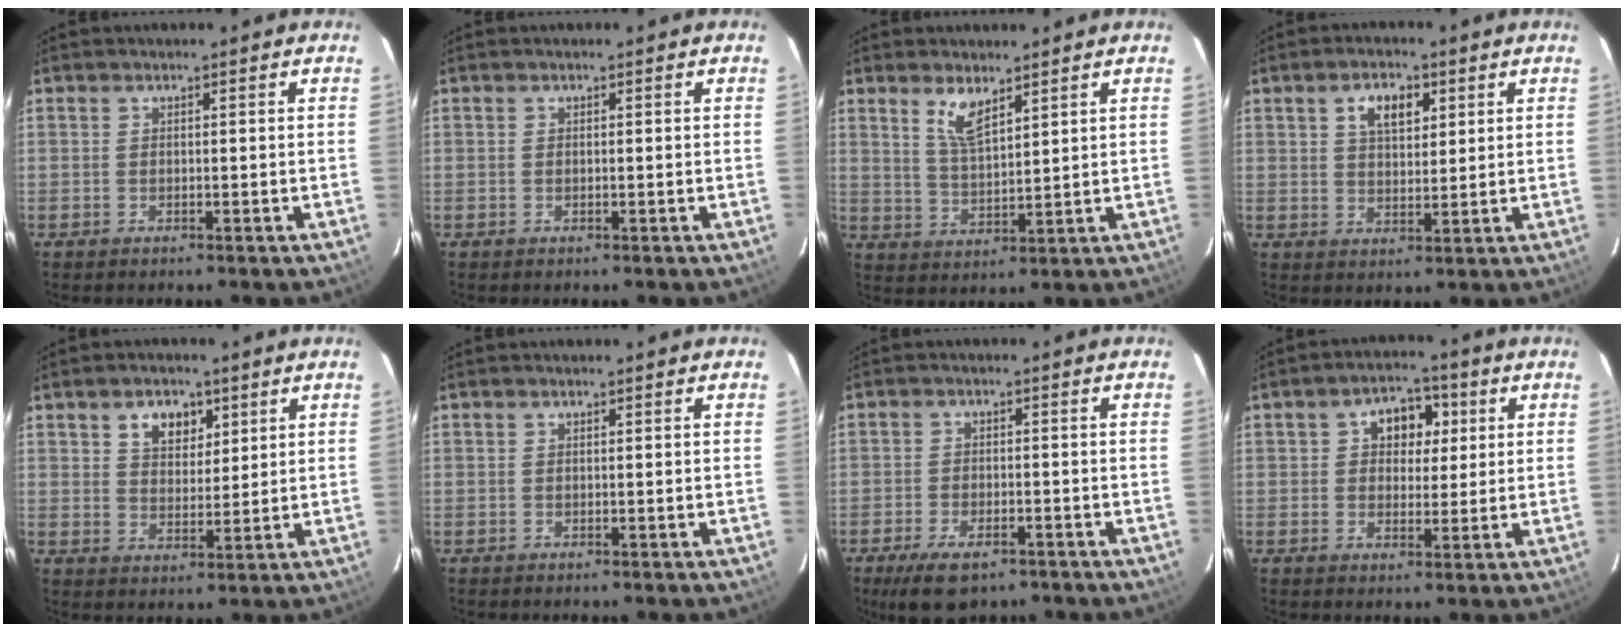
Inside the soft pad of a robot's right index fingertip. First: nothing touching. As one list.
[{"total": 0.0}, {"total": 5.7, "force": [3.7, 1.8, 3.9], "torque": [-0.074, -0.004, 0.075]}, {"total": 5.8, "force": [2.5, 3.2, 4.1], "torque": [-0.068, 0.013, 0.046]}, {"total": 6.0, "force": [3.1, 4.1, 3.2], "torque": [-0.047, 0.007, 0.056]}, {"total": 0.0}, {"total": 8.2, "force": [-5.6, 3.6, 4.8], "torque": [-0.110, -0.014, -0.090]}, {"total": 6.8, "force": [1.8, 5.3, 3.8], "torque": [-0.057, 0.022, 0.029]}]